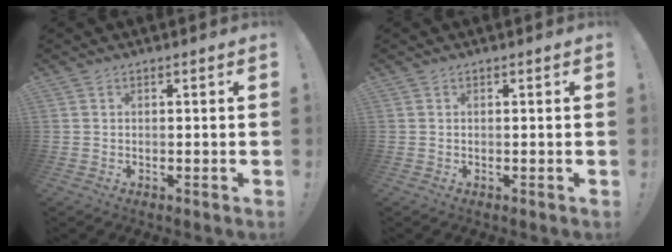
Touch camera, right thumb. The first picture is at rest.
{"total": 0.0}